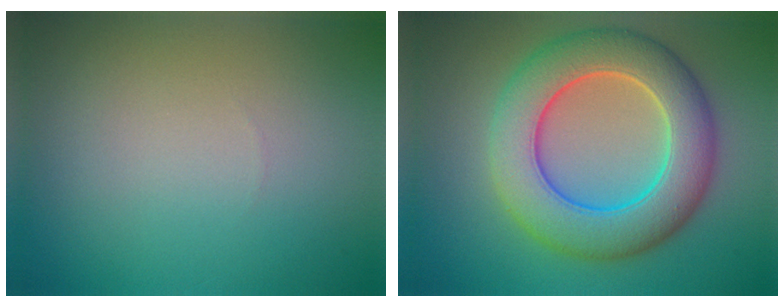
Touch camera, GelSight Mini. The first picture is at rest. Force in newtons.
{"total": 9.1, "press": 9.1, "slide": 0.4}